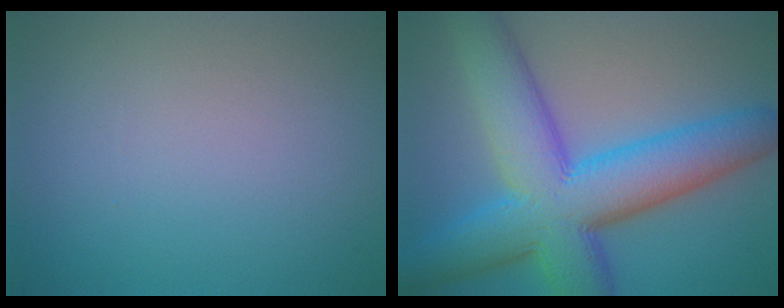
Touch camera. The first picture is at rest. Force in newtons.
{"total": 12.6, "press": 12.6, "slide": 0.2}